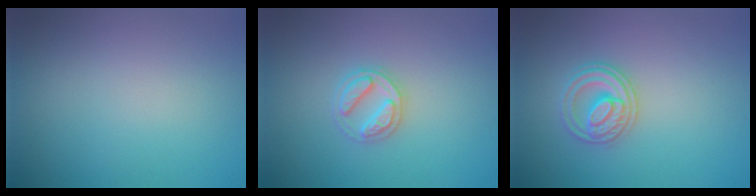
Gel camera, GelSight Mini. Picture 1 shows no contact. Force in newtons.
{"total": 2.6, "press": 2.5, "slide": 0.5}
{"total": 2.7, "press": 2.6, "slide": 0.3}